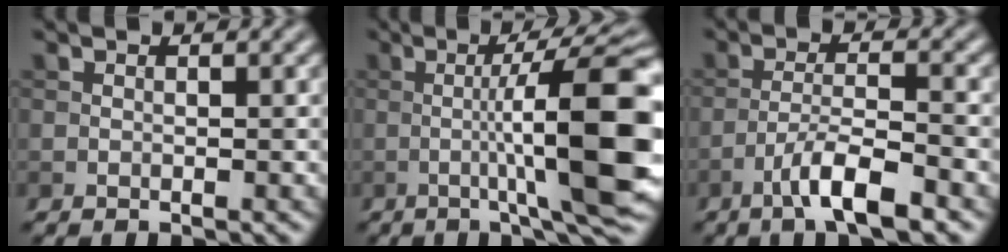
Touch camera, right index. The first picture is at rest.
{"total": 12.6, "force": [-0.7, 2.2, 12.3], "torque": [-0.165, 0.009, -0.011]}
{"total": 5.4, "force": [-3.3, 1.0, 4.2], "torque": [-0.072, 0.006, -0.064]}